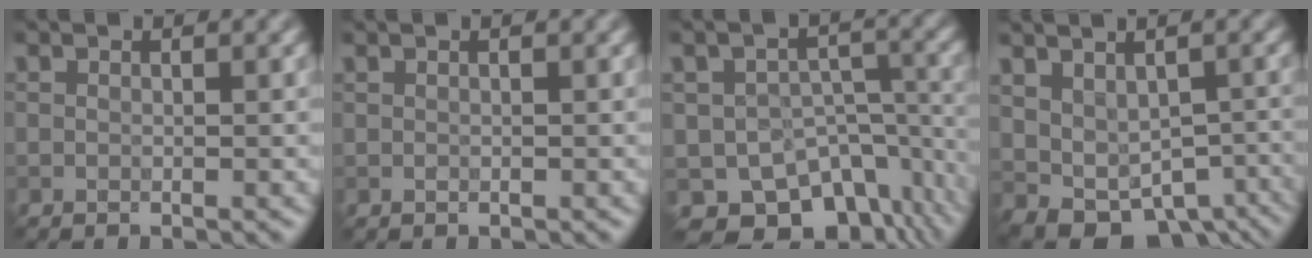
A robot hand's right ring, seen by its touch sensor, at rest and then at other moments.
{"total": 0.0}
{"total": 9.1, "force": [-6.2, 5.8, 3.4], "torque": [-0.038, -0.022, -0.070]}
{"total": 6.2, "force": [-1.8, 4.2, 4.2], "torque": [-0.059, -0.024, -0.001]}